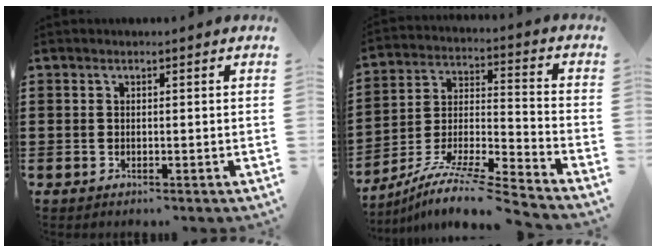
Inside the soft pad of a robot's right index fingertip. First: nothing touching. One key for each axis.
{"total": 9.7, "fx": -8.5, "fy": 0.0, "fz": 4.6, "tx": -0.086, "ty": 0.000, "tz": -0.173}